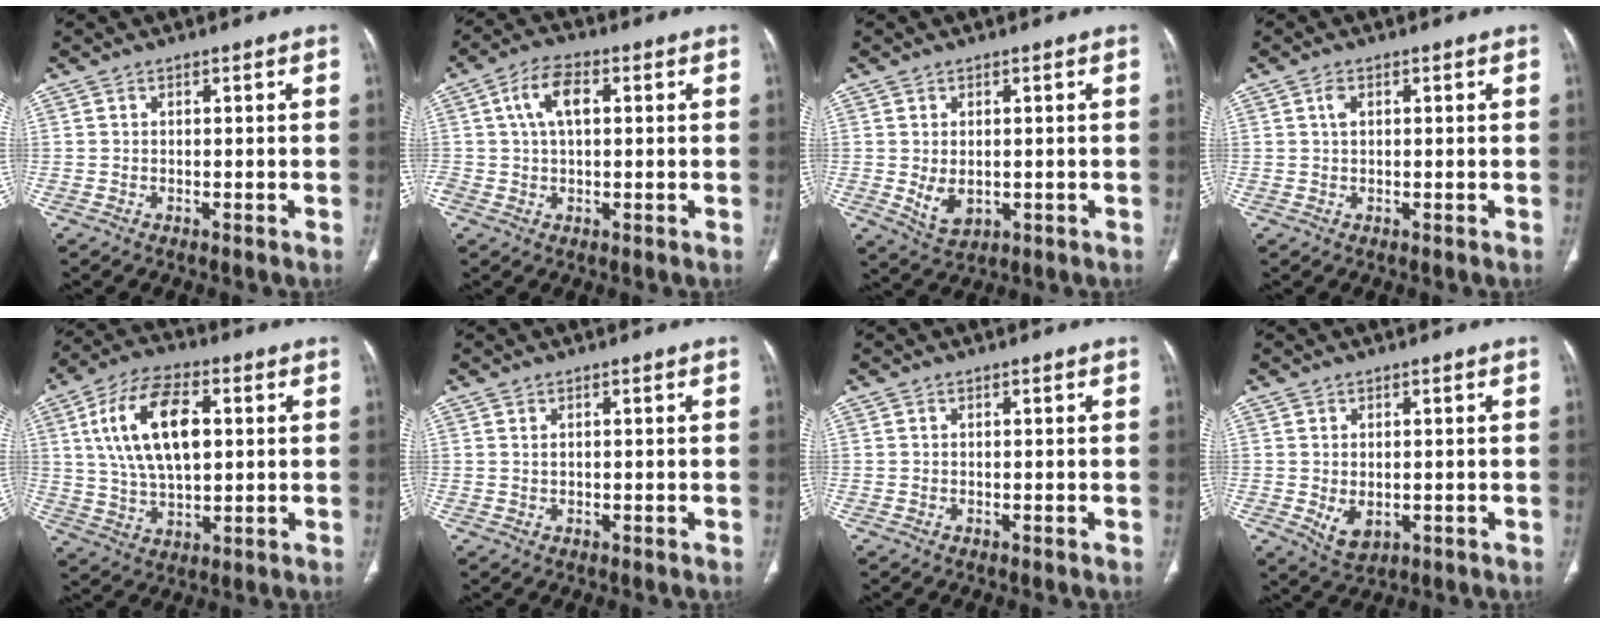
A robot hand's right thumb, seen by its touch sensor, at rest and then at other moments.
{"total": 7.1, "force": [1.8, 3.9, 5.6], "torque": [-0.107, 0.014, 0.033]}
{"total": 4.7, "force": [-0.3, 3.1, 3.6], "torque": [-0.059, -0.010, 0.010]}
{"total": 1.9, "force": [0.7, 1.1, 1.4], "torque": [-0.028, 0.005, 0.014]}
{"total": 17.4, "force": [4.0, 9.1, 14.3], "torque": [-0.256, 0.004, 0.075]}
{"total": 0.7, "force": [0.4, 0.3, 0.5], "torque": [-0.011, 0.002, 0.010]}
{"total": 0.0}
{"total": 4.2, "force": [-0.6, 2.7, 3.2], "torque": [-0.051, -0.009, 0.007]}